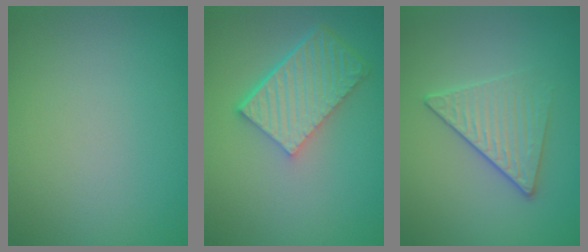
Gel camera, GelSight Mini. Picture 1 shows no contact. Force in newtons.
{"total": 6.7, "press": 4.8, "slide": 4.6}
{"total": 2.7, "press": 2.4, "slide": 1.2}